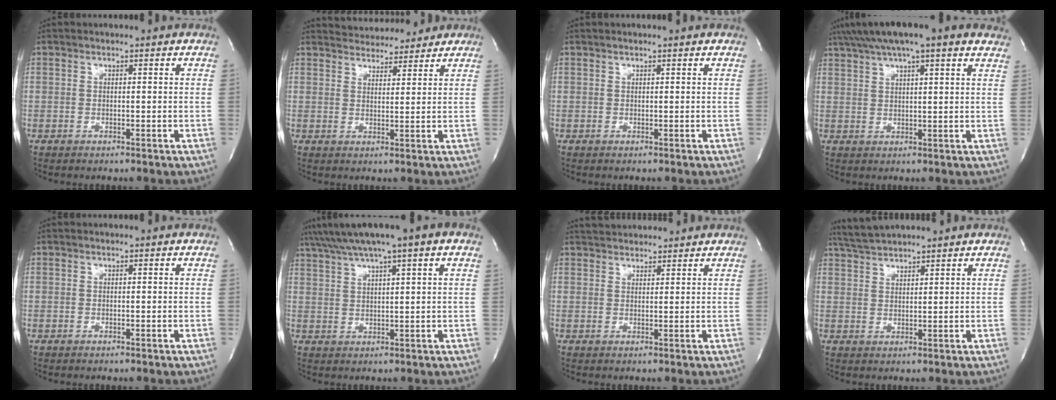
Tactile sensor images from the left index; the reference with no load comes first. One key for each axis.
{"total": 8.4, "fx": 7.9, "fy": 2.3, "fz": 1.7, "tx": -0.024, "ty": 0.014, "tz": 0.108}
{"total": 0.7, "fx": 0.6, "fy": 0.0, "fz": 0.4, "tx": -0.006, "ty": 0.010, "tz": 0.011}
{"total": 15.6, "fx": 11.9, "fy": 2.2, "fz": 9.9, "tx": -0.170, "ty": 0.053, "tz": 0.165}
{"total": 0.0}
{"total": 10.4, "fx": 7.2, "fy": 0.2, "fz": 7.5, "tx": -0.132, "ty": 0.042, "tz": 0.109}
{"total": 6.4, "fx": 6.1, "fy": 1.5, "fz": 1.3, "tx": -0.019, "ty": 0.033, "tz": 0.089}
{"total": 5.7, "fx": 5.4, "fy": -0.2, "fz": 1.7, "tx": -0.039, "ty": 0.026, "tz": 0.104}